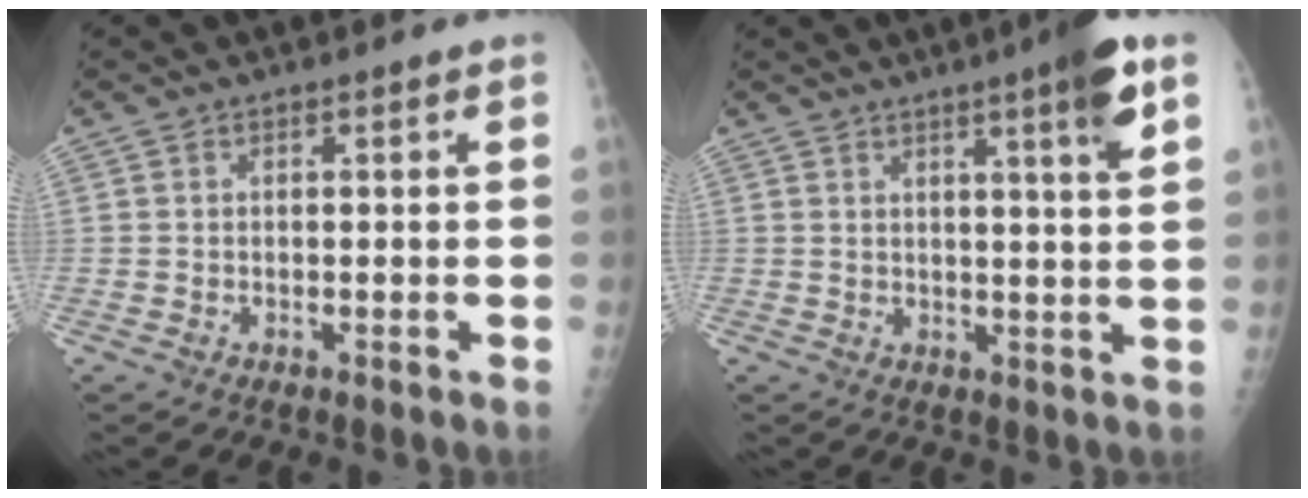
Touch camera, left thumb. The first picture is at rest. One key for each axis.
{"total": 7.7, "fx": 4.1, "fy": 0.2, "fz": 6.5, "tx": -0.090, "ty": -0.019, "tz": 0.055}